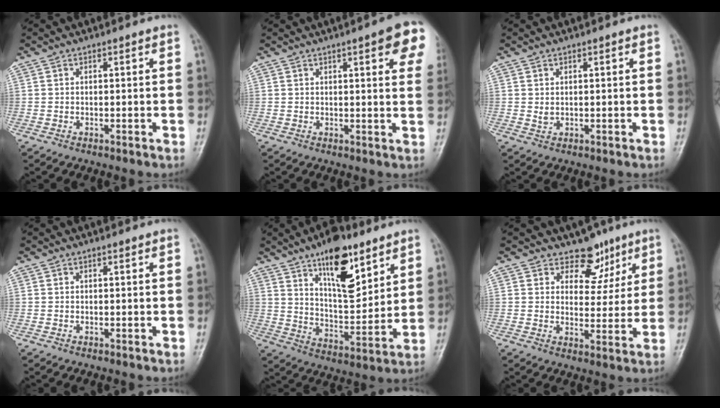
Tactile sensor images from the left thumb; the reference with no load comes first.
{"total": 10.0, "force": [4.4, 2.4, 8.6], "torque": [-0.078, -0.009, 0.046]}
{"total": 1.5, "force": [0.4, 0.9, 1.1], "torque": [-0.014, -0.001, 0.011]}
{"total": 0.0}
{"total": 15.4, "force": [9.0, 6.4, 10.7], "torque": [-0.134, -0.054, 0.150]}
{"total": 6.8, "force": [4.6, 4.7, 1.6], "torque": [0.018, -0.024, 0.069]}